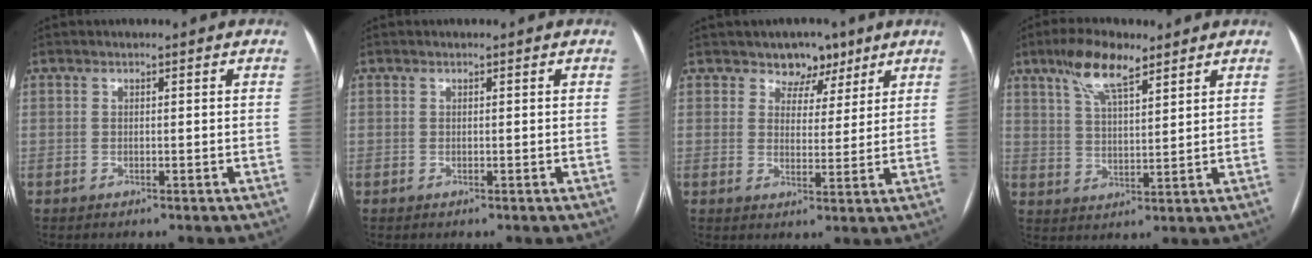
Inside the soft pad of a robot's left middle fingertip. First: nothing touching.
{"total": 0.0}
{"total": 5.2, "force": [3.7, 3.6, 0.9], "torque": [0.002, 0.002, 0.055]}
{"total": 8.5, "force": [5.7, 2.2, 5.9], "torque": [-0.118, 0.013, 0.107]}